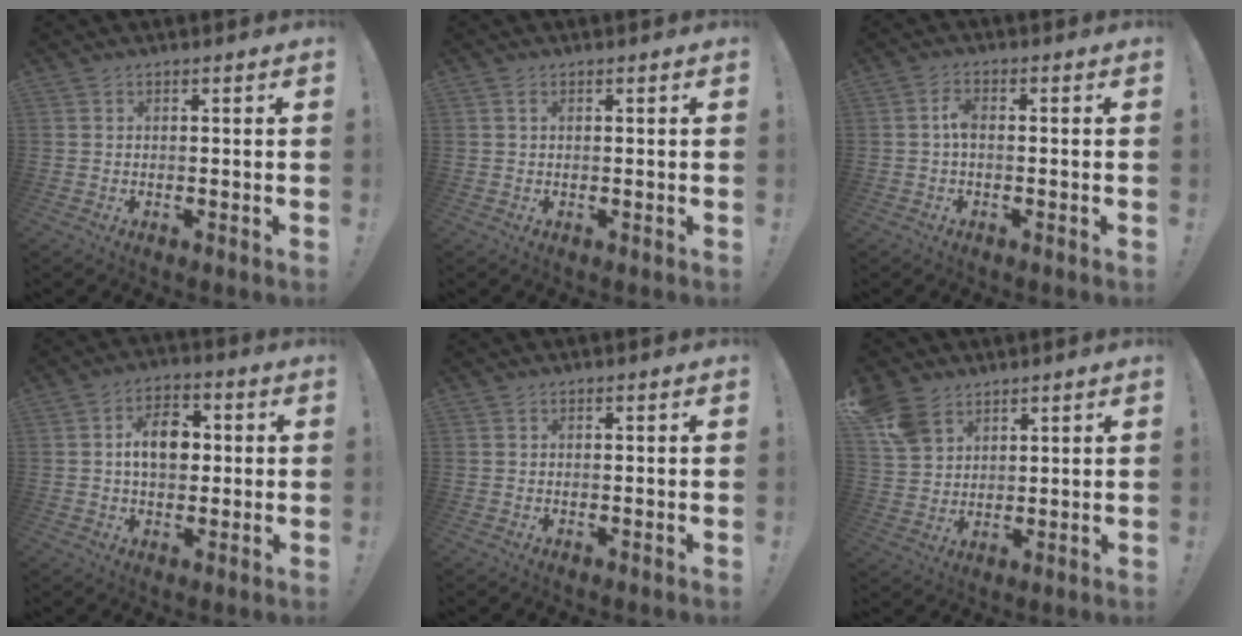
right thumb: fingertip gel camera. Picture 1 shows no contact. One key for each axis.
{"total": 1.0, "fx": 0.4, "fy": 0.5, "fz": 0.8, "tx": -0.009, "ty": 0.000, "tz": 0.004}
{"total": 3.6, "fx": -0.1, "fy": 1.7, "fz": 3.2, "tx": -0.067, "ty": 0.007, "tz": -0.004}
{"total": 10.1, "fx": 0.8, "fy": 7.0, "fz": 7.2, "tx": -0.099, "ty": 0.012, "tz": 0.014}
{"total": 0.0}
{"total": 9.2, "fx": 5.8, "fy": 6.4, "fz": 3.2, "tx": -0.055, "ty": -0.028, "tz": 0.119}